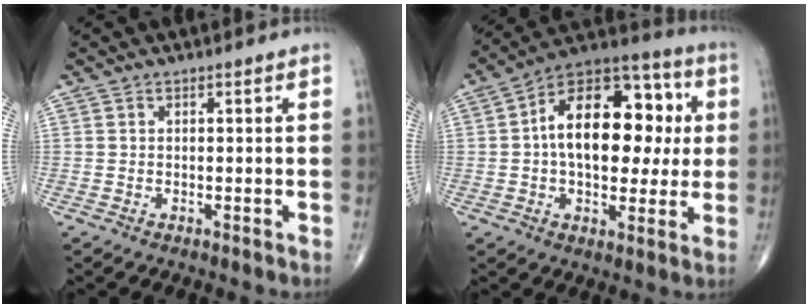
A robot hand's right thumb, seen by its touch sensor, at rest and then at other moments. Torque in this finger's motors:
{"motor_torque": [-0.19, 0.51, 1.57, 0.51, 0.37]}